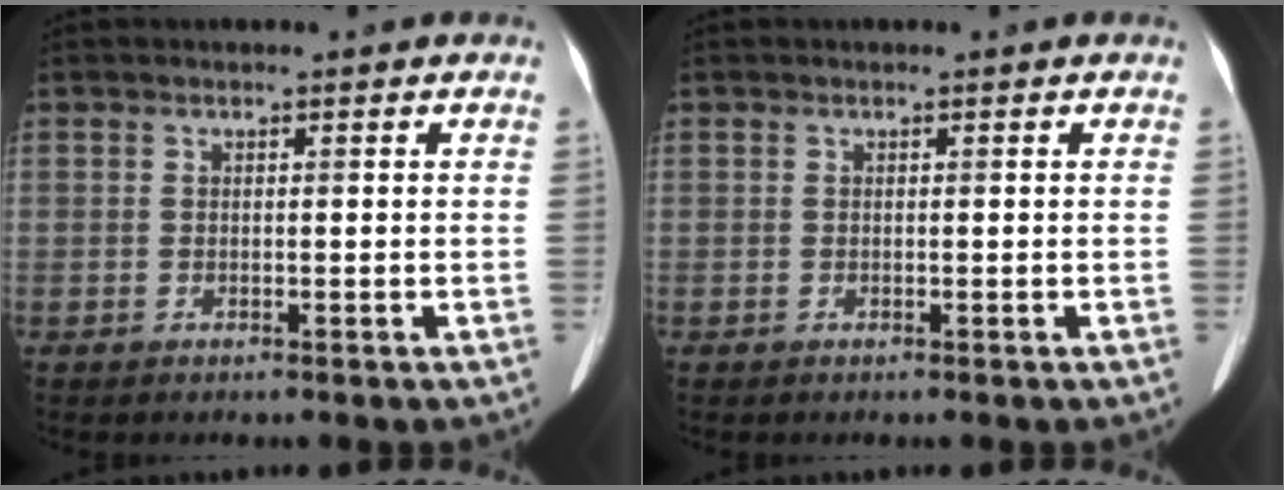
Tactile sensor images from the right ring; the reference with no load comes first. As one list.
[{"total": 0.0}]